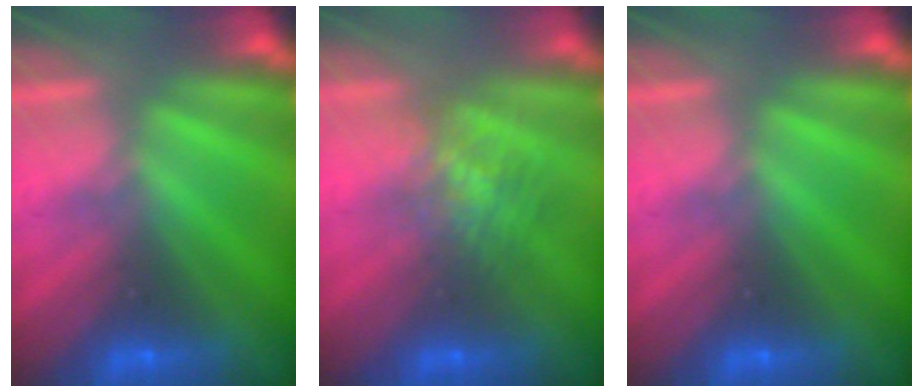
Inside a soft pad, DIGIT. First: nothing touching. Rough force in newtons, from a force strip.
{"total": 4.1}
{"total": 0.0}